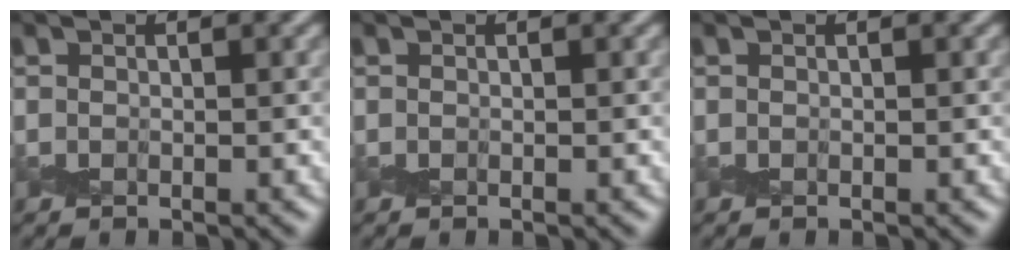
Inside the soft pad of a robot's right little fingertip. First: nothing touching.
{"total": 0.0}
{"total": 0.0}